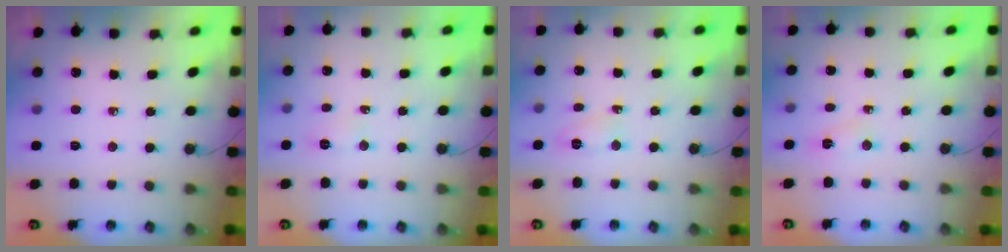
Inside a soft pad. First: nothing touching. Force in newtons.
{"total": 4.0, "press": 3.9, "slide": 0.4}
{"total": 3.9, "press": 3.9, "slide": 0.4}
{"total": 3.0, "press": 1.8, "slide": 2.4}